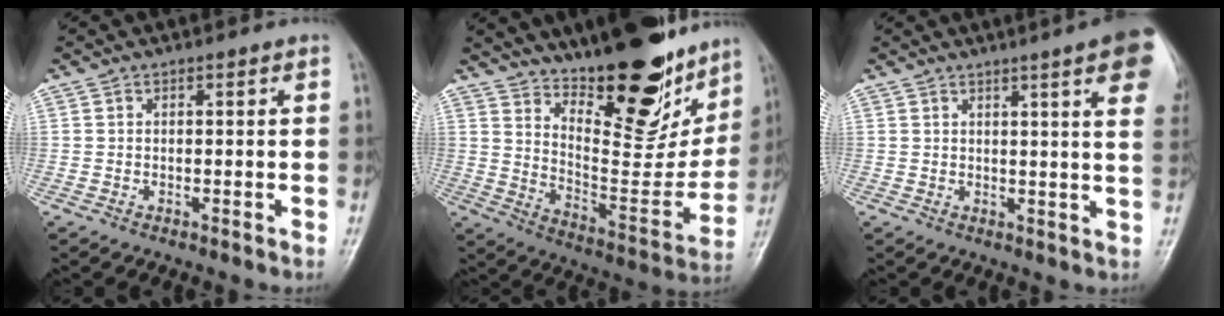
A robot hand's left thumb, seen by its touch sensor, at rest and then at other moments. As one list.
[{"total": 24.1, "force": [17.0, 9.0, 14.5], "torque": [-0.156, -0.103, 0.267]}, {"total": 12.8, "force": [6.7, 1.6, 10.8], "torque": [-0.114, -0.014, 0.068]}]